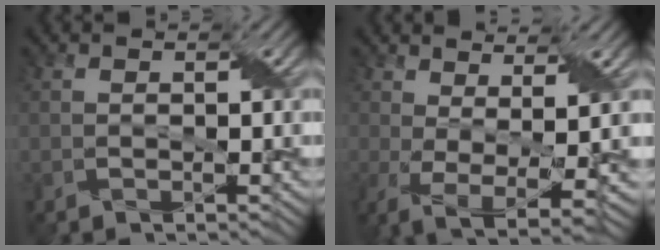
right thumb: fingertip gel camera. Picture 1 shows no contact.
{"total": 7.1, "force": [-0.9, 2.6, 6.6], "torque": [-0.147, -0.019, -0.014]}